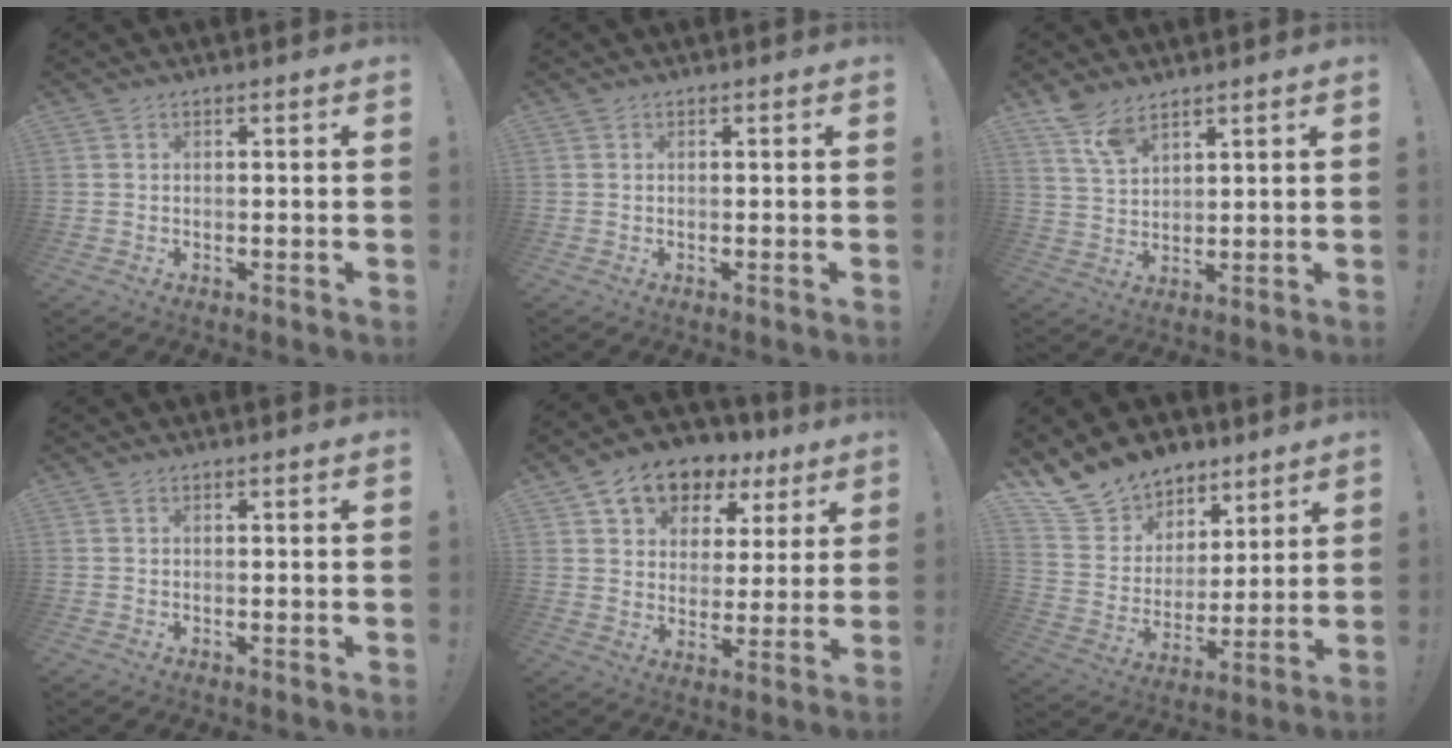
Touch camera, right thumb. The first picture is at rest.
{"total": 0.0}
{"total": 7.3, "force": [5.8, 3.0, 3.3], "torque": [-0.062, -0.030, 0.109]}
{"total": 0.0}
{"total": 11.1, "force": [7.1, 7.4, 4.3], "torque": [-0.072, -0.041, 0.135]}
{"total": 13.0, "force": [10.0, 8.0, 2.0], "torque": [-0.057, -0.074, 0.201]}